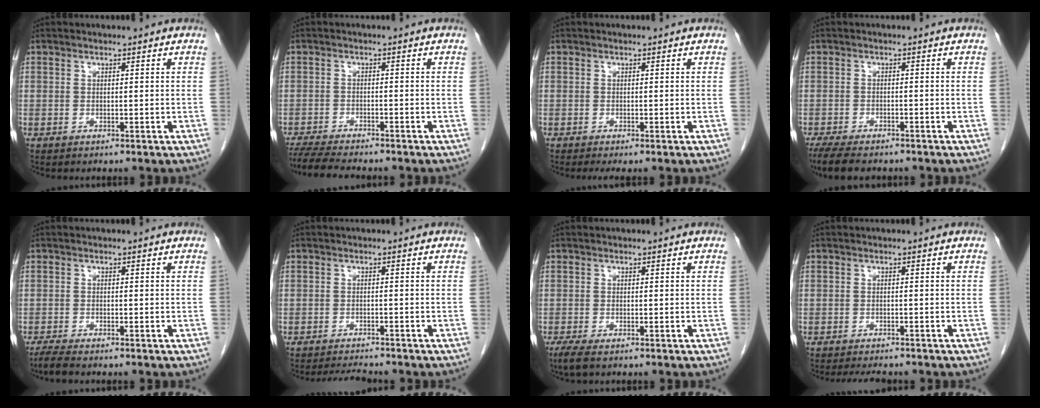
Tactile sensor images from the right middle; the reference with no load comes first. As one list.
[{"total": 7.7, "force": [-6.9, 0.6, 3.3], "torque": [-0.054, -0.019, -0.114]}, {"total": 1.2, "force": [-1.0, 0.0, 0.8], "torque": [-0.011, -0.004, -0.013]}, {"total": 7.8, "force": [-6.3, 2.3, 3.8], "torque": [-0.063, -0.013, -0.095]}, {"total": 2.3, "force": [-2.0, 0.0, 1.2], "torque": [-0.031, -0.008, -0.037]}, {"total": 2.8, "force": [-2.7, -0.1, 0.4], "torque": [-0.011, -0.014, -0.044]}, {"total": 2.4, "force": [-1.7, 0.5, 1.7], "torque": [-0.038, -0.009, -0.030]}, {"total": 4.0, "force": [-3.6, 0.9, 1.5], "torque": [-0.019, -0.006, -0.048]}]